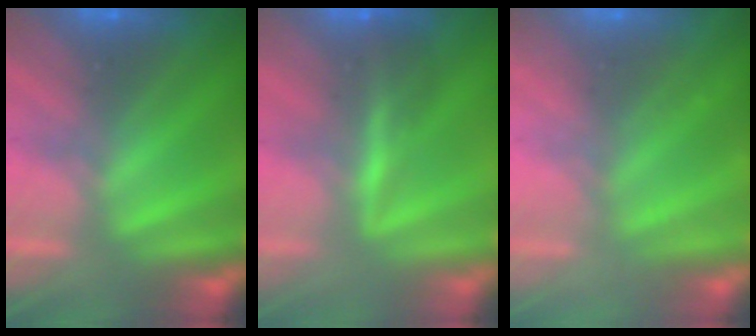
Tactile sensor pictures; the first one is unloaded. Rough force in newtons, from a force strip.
{"total": 3.7}
{"total": 2.3}